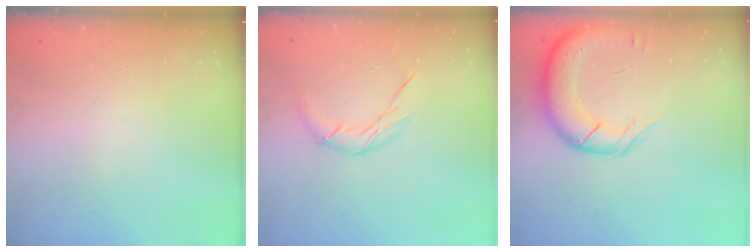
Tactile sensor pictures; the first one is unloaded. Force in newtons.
{"total": 7.9, "press": 7.9, "slide": 0.2}
{"total": 14.4, "press": 14.0, "slide": 3.5}